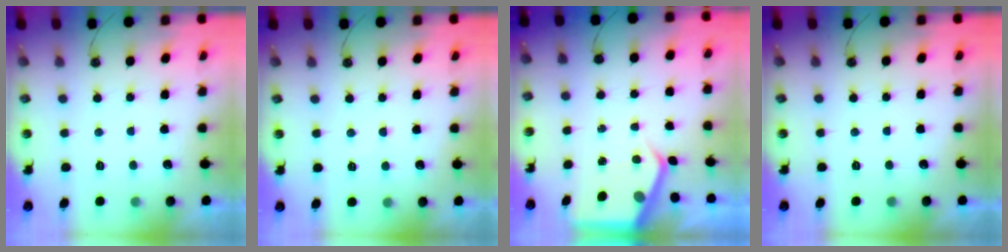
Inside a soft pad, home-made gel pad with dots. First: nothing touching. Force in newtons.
{"total": 2.0, "press": 2.0, "slide": 0.3}
{"total": 4.3, "press": 4.3, "slide": 0.5}
{"total": 0.0}